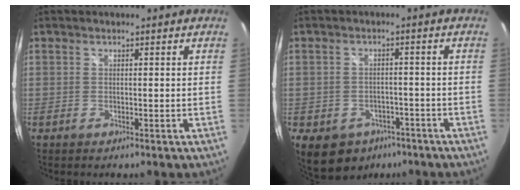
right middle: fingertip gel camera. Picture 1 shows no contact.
{"total": 10.3, "force": [-5.8, 7.5, 4.1], "torque": [-0.099, 0.003, -0.068]}